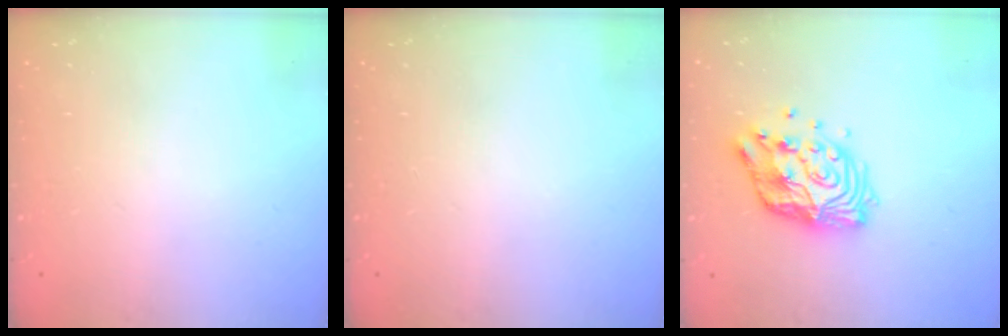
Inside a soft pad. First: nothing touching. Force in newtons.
{"total": 0.0}
{"total": 13.3, "press": 13.2, "slide": 1.1}